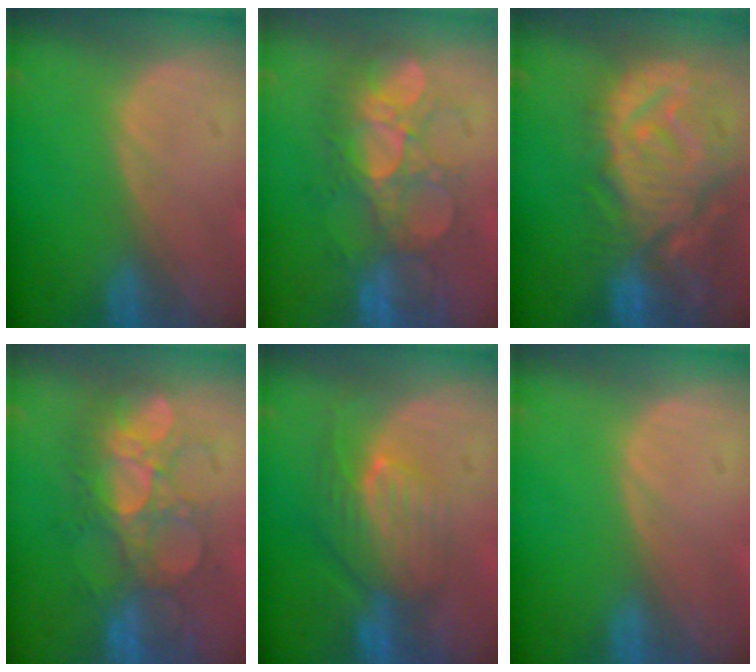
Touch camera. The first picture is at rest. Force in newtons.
{"total": 8.7, "press": 8.6, "slide": 1.5}
{"total": 12.8, "press": 11.2, "slide": 6.1}
{"total": 8.7, "press": 8.6, "slide": 1.5}
{"total": 8.1, "press": 7.2, "slide": 3.6}
{"total": 0.0}